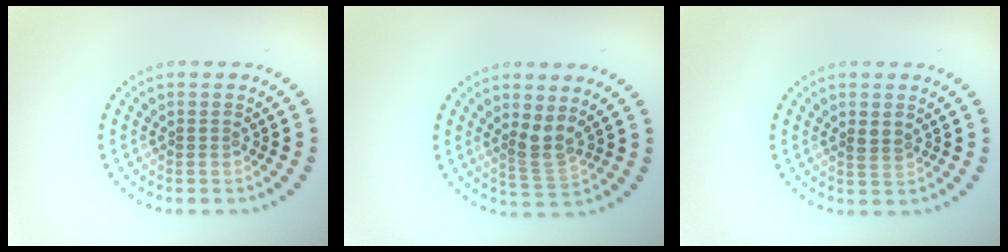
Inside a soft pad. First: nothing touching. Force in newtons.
{"total": 2.5, "press": 1.9, "slide": 1.6}
{"total": 1.2, "press": 1.1, "slide": 0.5}